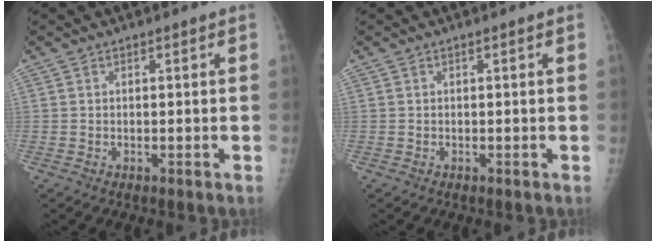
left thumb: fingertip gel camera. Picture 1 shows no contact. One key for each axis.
{"total": 0.0}